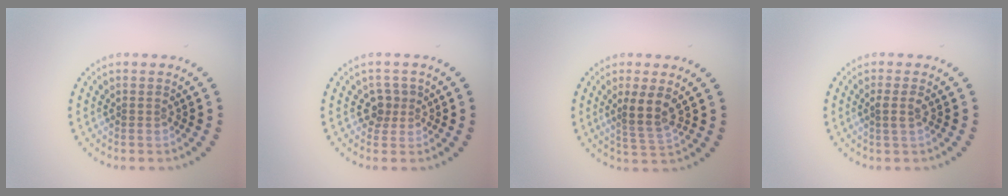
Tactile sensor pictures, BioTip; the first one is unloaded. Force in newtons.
{"total": 1.8, "press": 1.5, "slide": 1.0}
{"total": 2.8, "press": 2.3, "slide": 1.6}
{"total": 1.3, "press": 1.1, "slide": 0.7}